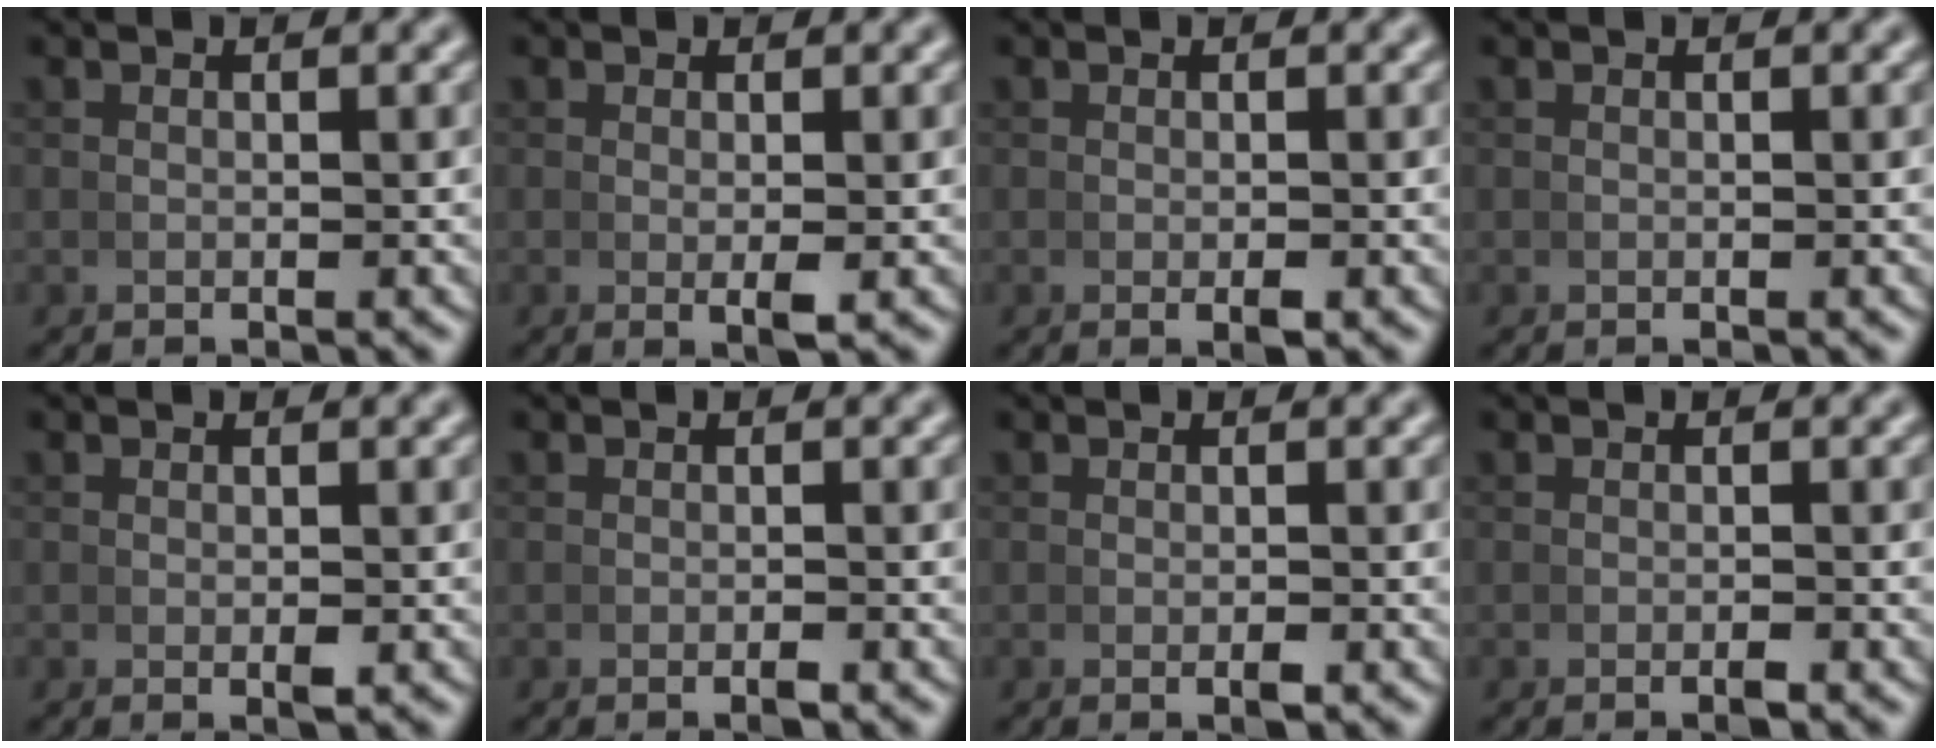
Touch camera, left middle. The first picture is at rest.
{"total": 1.4, "force": [-0.1, 0.2, 1.4], "torque": [-0.026, -0.006, 0.001]}
{"total": 0.9, "force": [-0.4, 0.2, 0.8], "torque": [-0.016, -0.004, -0.004]}
{"total": 0.0}
{"total": 0.7, "force": [-0.1, 0.2, 0.7], "torque": [-0.015, -0.004, 0.003]}
{"total": 0.7, "force": [-0.5, 0.1, 0.5], "torque": [-0.006, 0.002, -0.009]}
{"total": 0.8, "force": [-0.3, 0.2, 0.7], "torque": [-0.014, -0.002, -0.004]}
{"total": 0.7, "force": [-0.5, 0.0, 0.5], "torque": [-0.007, 0.003, -0.010]}